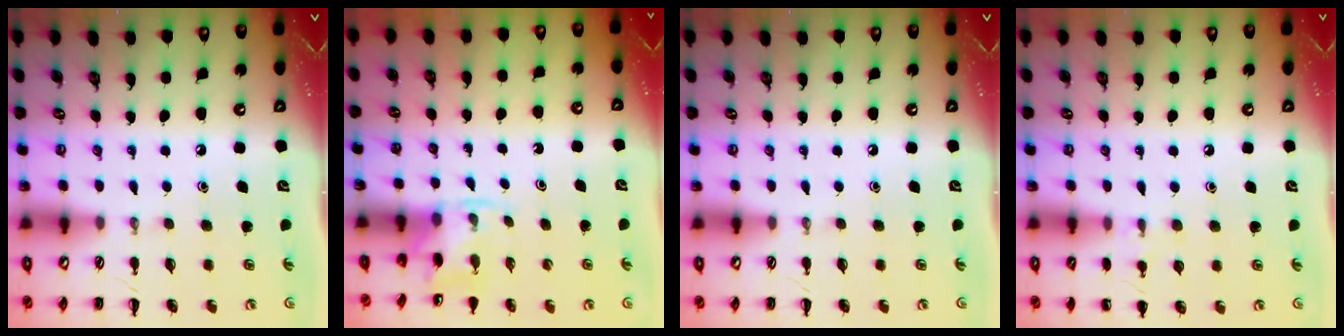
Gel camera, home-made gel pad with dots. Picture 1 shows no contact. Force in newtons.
{"total": 2.6, "press": 2.5, "slide": 0.9}
{"total": 0.0}
{"total": 6.6, "press": 6.4, "slide": 1.9}